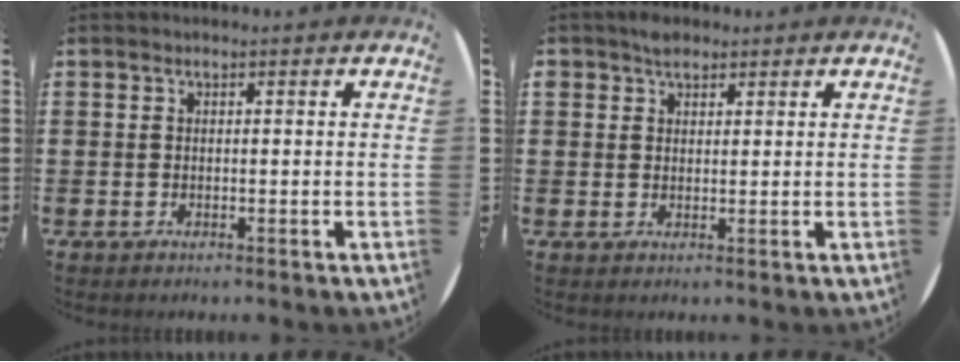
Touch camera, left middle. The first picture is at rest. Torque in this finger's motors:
{"motor_torque": [0.46, -0.39, 0.06, 0.06]}